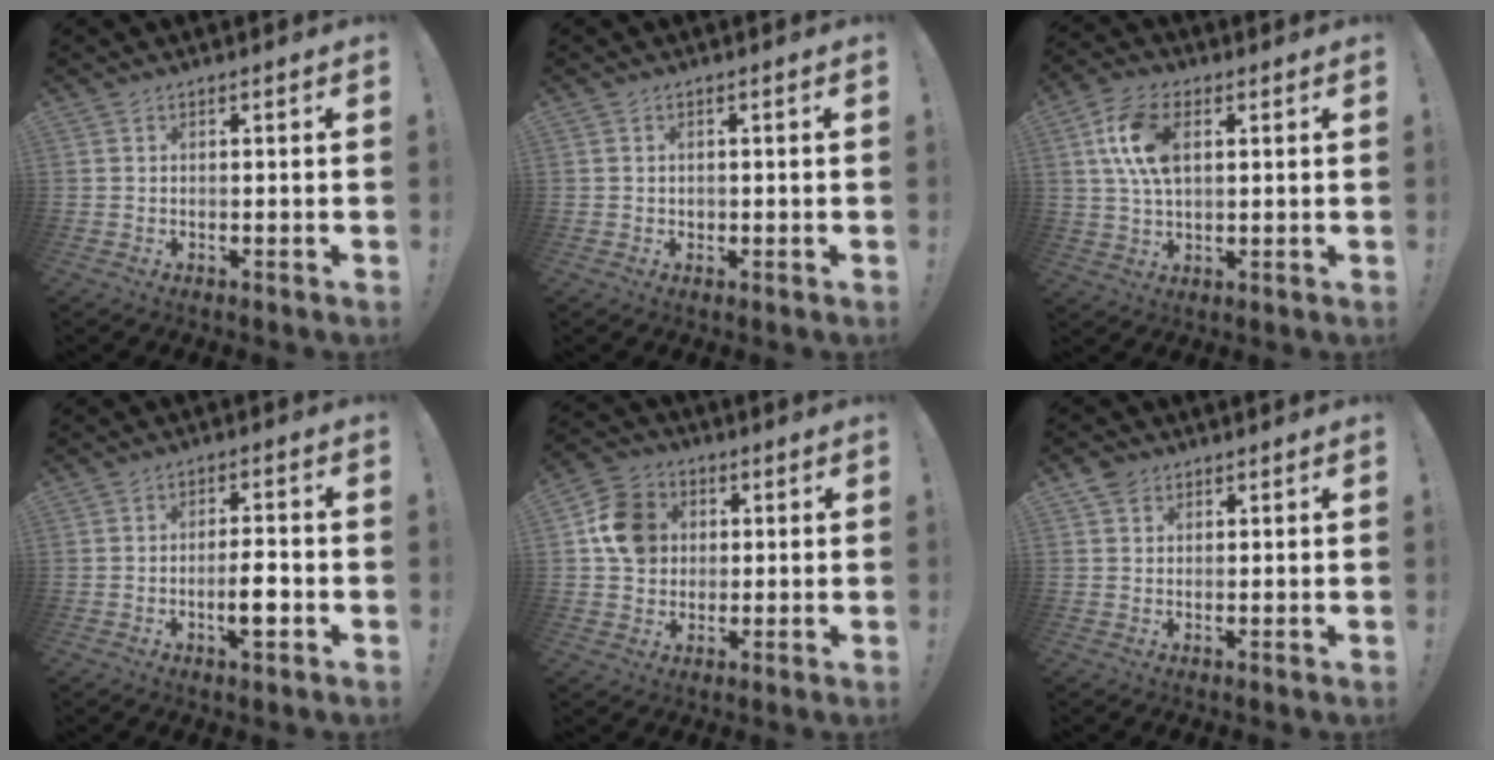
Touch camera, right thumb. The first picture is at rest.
{"total": 0.7, "force": [0.1, 0.6, 0.2], "torque": [0.004, -0.002, 0.000]}
{"total": 12.3, "force": [3.1, 7.4, 9.4], "torque": [-0.187, 0.007, 0.059]}
{"total": 5.6, "force": [-2.1, 2.1, 4.8], "torque": [-0.057, 0.005, -0.036]}
{"total": 11.3, "force": [2.2, 10.0, 4.8], "torque": [-0.057, 0.005, 0.048]}
{"total": 2.8, "force": [1.7, 2.2, 0.5], "torque": [-0.005, -0.006, 0.031]}